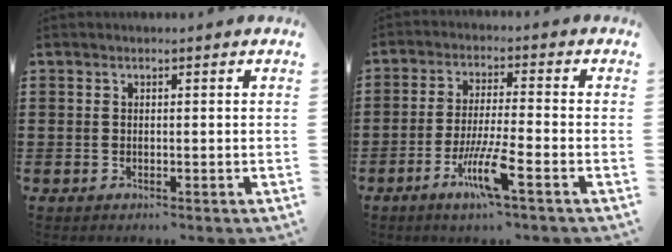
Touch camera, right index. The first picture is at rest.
{"total": 7.7, "force": [-4.0, 0.7, 6.5], "torque": [-0.130, -0.010, -0.074]}